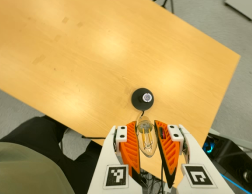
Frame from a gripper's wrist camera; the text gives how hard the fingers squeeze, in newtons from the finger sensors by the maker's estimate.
{"total": 20.0, "left": 21.1, "right": 18.8}